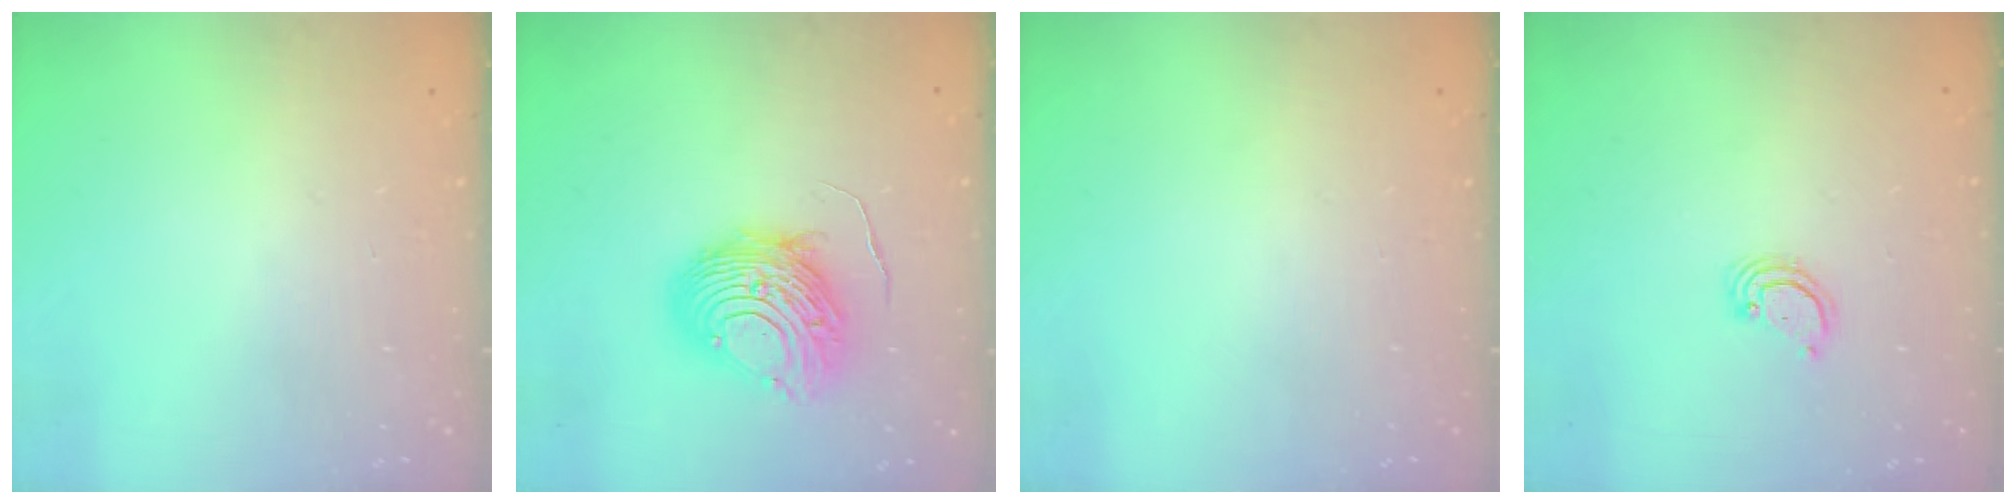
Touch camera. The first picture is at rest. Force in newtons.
{"total": 11.8, "press": 11.7, "slide": 1.0}
{"total": 0.0}
{"total": 2.6, "press": 2.6, "slide": 0.2}